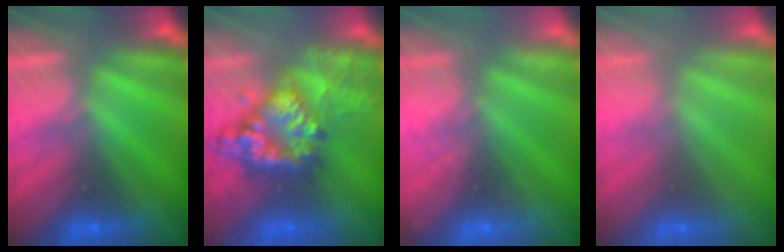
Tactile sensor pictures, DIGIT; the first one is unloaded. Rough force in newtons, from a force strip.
{"total": 9.2}
{"total": 2.3}
{"total": 2.9}